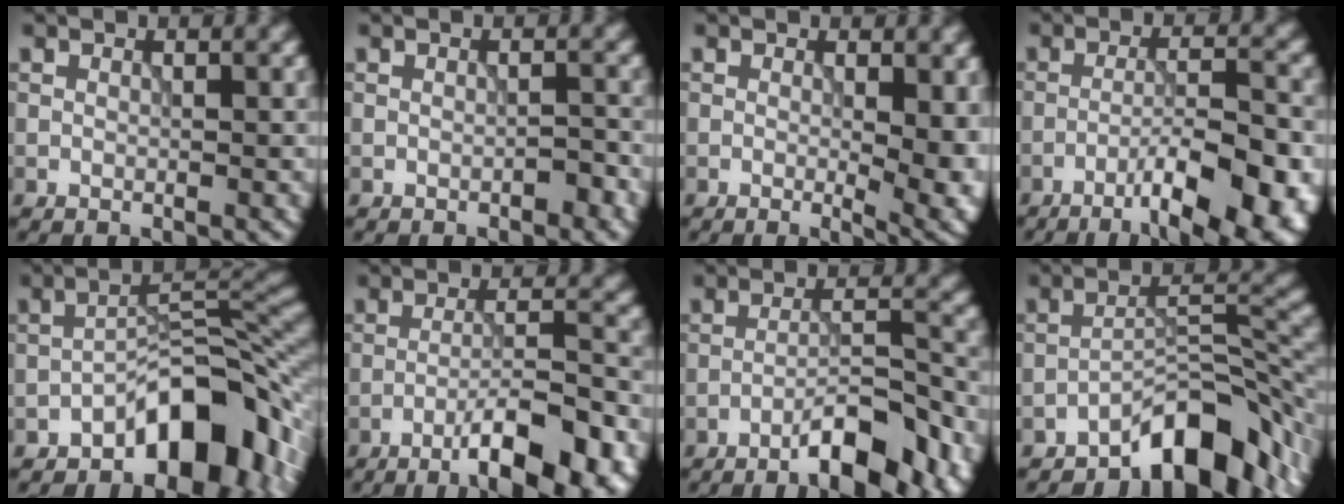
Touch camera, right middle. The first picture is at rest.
{"total": 1.0, "force": [-0.6, 0.4, 0.7], "torque": [-0.010, 0.002, -0.008]}
{"total": 6.0, "force": [-0.2, 2.3, 5.5], "torque": [-0.066, -0.011, 0.001]}
{"total": 10.0, "force": [-5.6, 2.3, 7.9], "torque": [-0.122, 0.006, -0.075]}
{"total": 9.2, "force": [-5.0, 3.9, 6.6], "torque": [-0.071, 0.025, -0.086]}
{"total": 8.7, "force": [-5.1, 1.6, 6.8], "torque": [-0.102, 0.012, -0.074]}
{"total": 7.1, "force": [-4.5, 1.7, 5.2], "torque": [-0.077, 0.011, -0.067]}
{"total": 8.2, "force": [-5.7, 2.5, 5.3], "torque": [-0.066, 0.015, -0.097]}